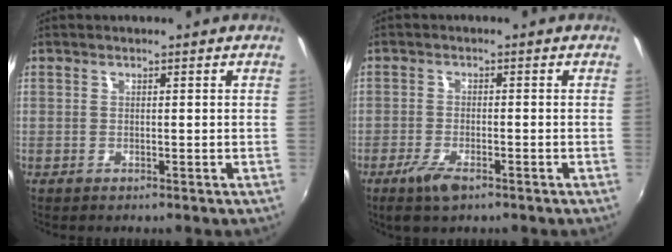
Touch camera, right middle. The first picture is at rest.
{"total": 4.7, "force": [-3.0, 1.6, 3.2], "torque": [-0.079, -0.011, -0.059]}